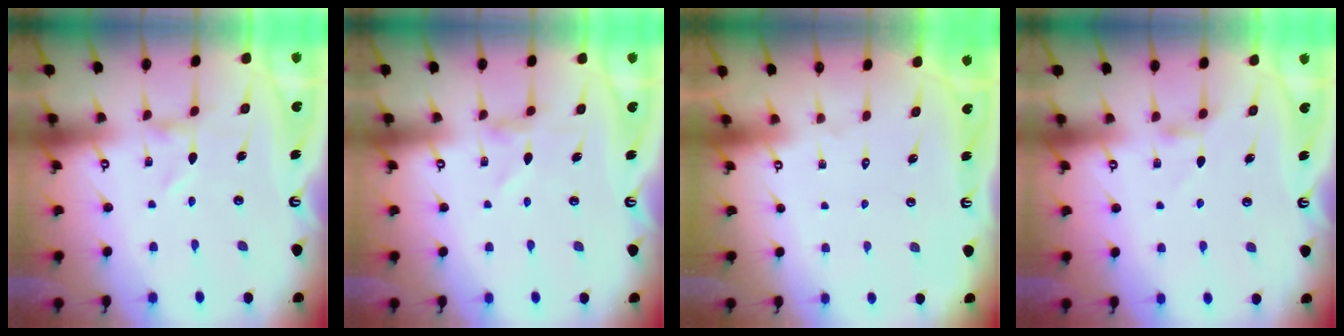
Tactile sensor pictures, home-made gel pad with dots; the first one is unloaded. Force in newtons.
{"total": 1.0, "press": 1.0, "slide": 0.2}
{"total": 1.7, "press": 1.6, "slide": 0.1}
{"total": 2.8, "press": 2.7, "slide": 0.5}